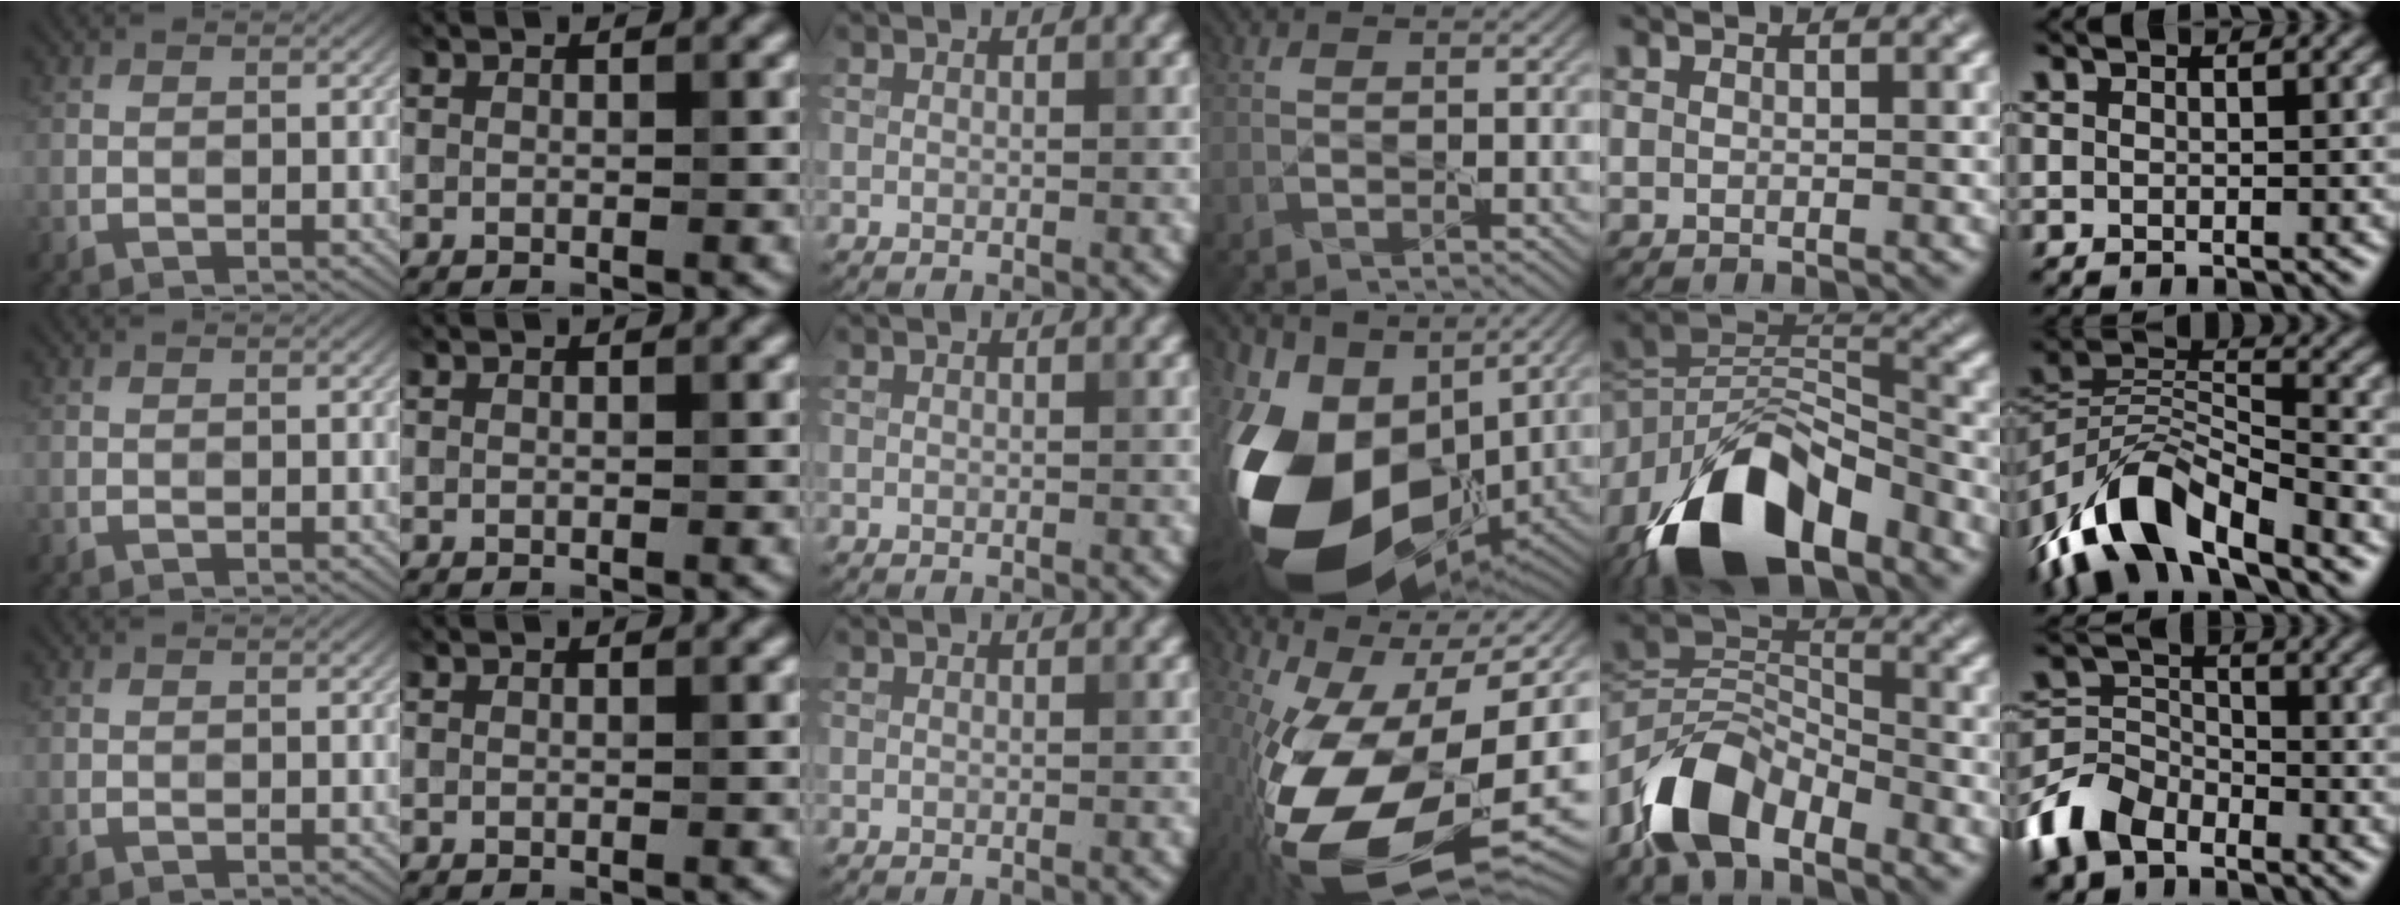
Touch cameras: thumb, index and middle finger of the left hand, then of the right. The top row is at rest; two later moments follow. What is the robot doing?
{"motion": "lift_and_place", "object": "knife"}